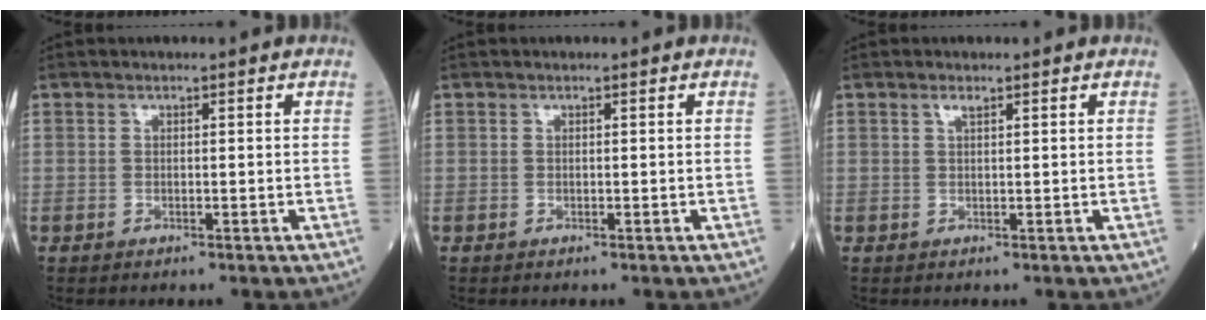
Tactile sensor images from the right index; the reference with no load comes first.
{"total": 0.0}
{"total": 0.8, "force": [0.5, 0.1, 0.6], "torque": [-0.016, 0.005, 0.011]}